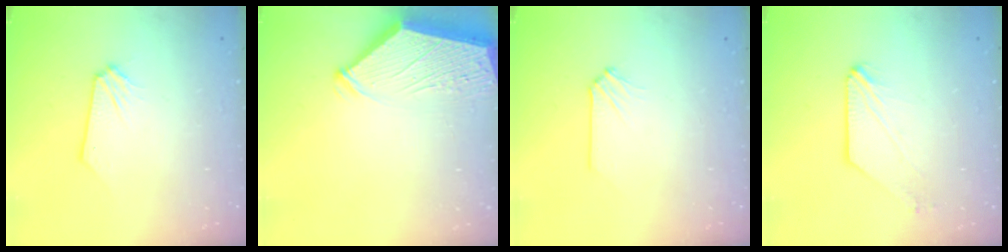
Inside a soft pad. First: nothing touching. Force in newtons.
{"total": 4.2, "press": 4.1, "slide": 0.6}
{"total": 0.0}
{"total": 0.0}